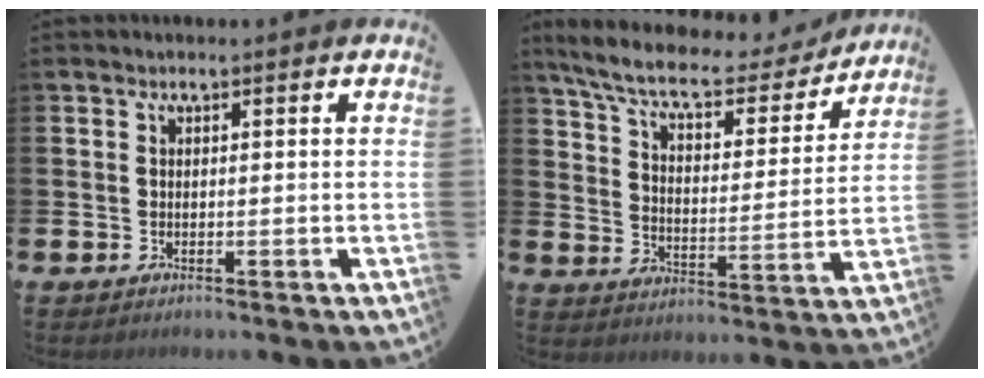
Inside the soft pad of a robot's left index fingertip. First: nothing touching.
{"total": 8.3, "force": [7.3, 1.9, 3.5], "torque": [-0.095, -0.047, 0.120]}